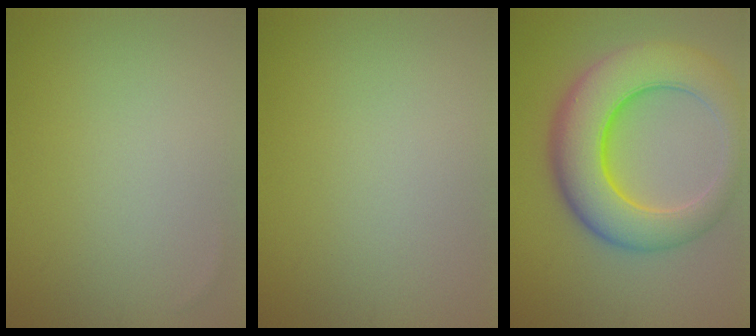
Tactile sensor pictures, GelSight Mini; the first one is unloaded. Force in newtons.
{"total": 0.0}
{"total": 10.1, "press": 10.1, "slide": 0.4}